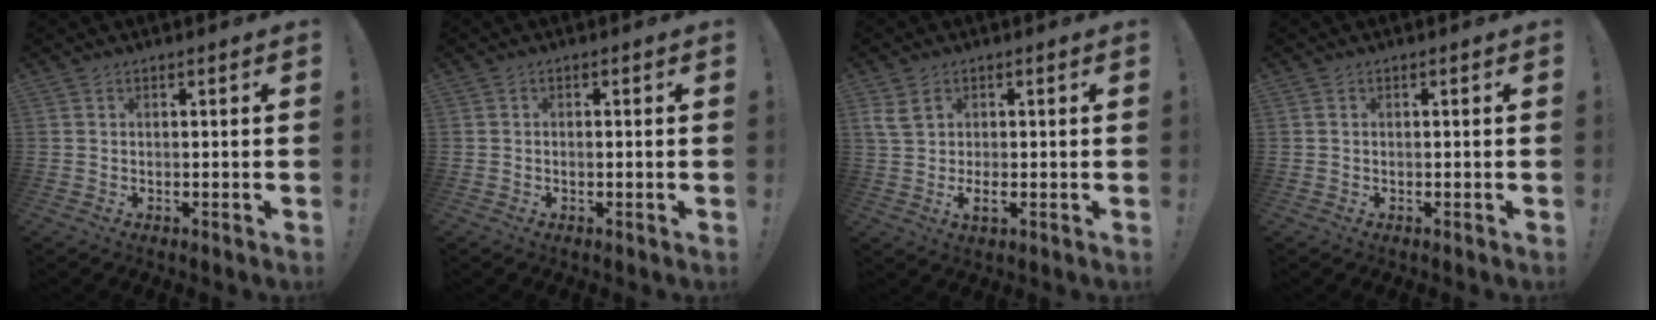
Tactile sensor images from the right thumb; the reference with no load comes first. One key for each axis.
{"total": 0.9, "fx": -0.6, "fy": 0.1, "fz": 0.7, "tx": -0.014, "ty": 0.000, "tz": -0.009}
{"total": 5.1, "fx": 0.7, "fy": 3.2, "fz": 3.9, "tx": -0.081, "ty": -0.001, "tz": 0.014}
{"total": 0.0}